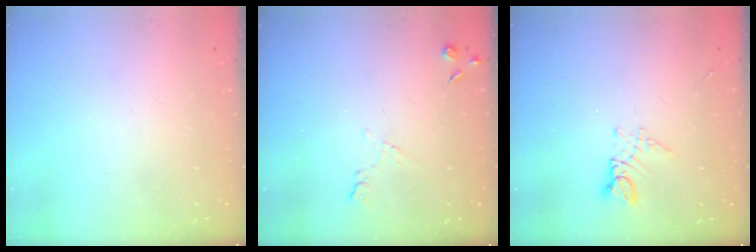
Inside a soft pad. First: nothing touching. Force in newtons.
{"total": 4.5, "press": 4.4, "slide": 0.8}
{"total": 3.1, "press": 3.1, "slide": 0.4}